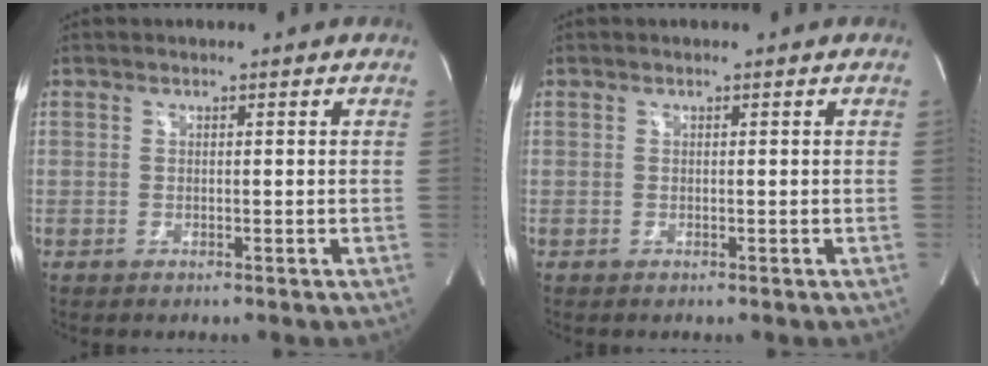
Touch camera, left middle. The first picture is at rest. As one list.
[{"total": 0.0}]